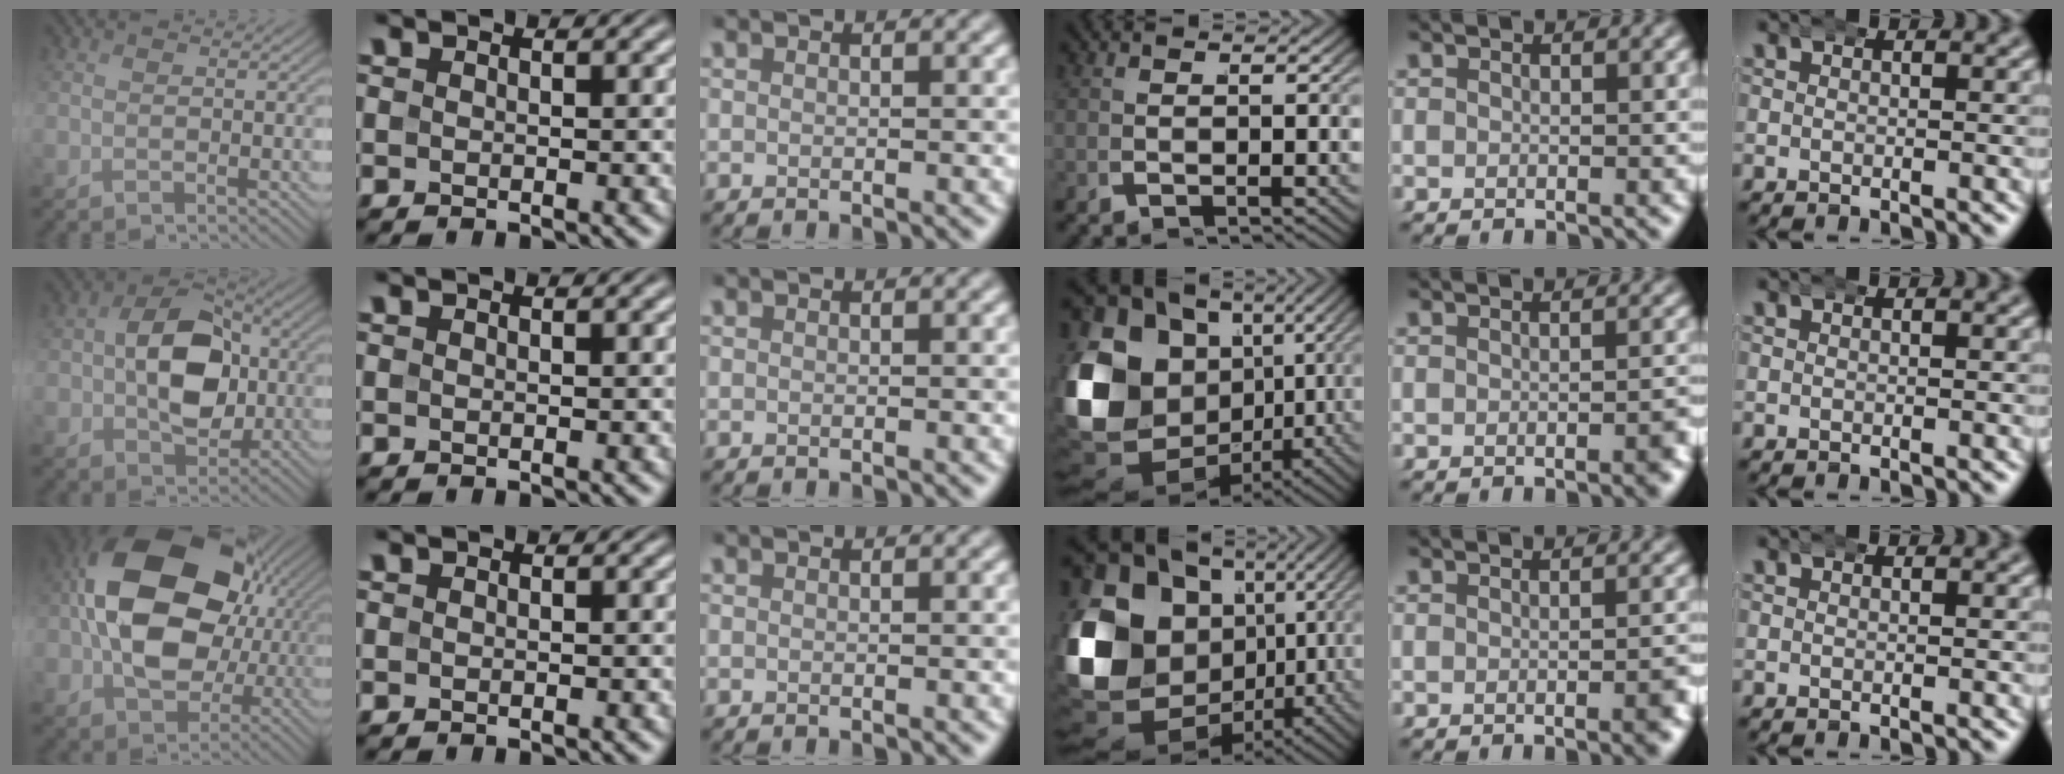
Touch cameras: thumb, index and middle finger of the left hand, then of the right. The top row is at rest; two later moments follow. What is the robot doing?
{"motion": "wrap", "object": "bandana"}